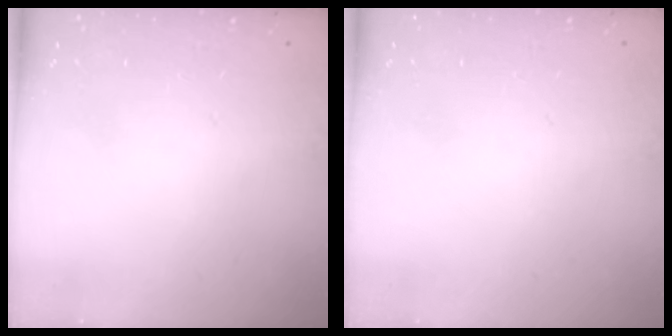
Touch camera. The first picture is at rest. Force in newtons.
{"total": 0.0}